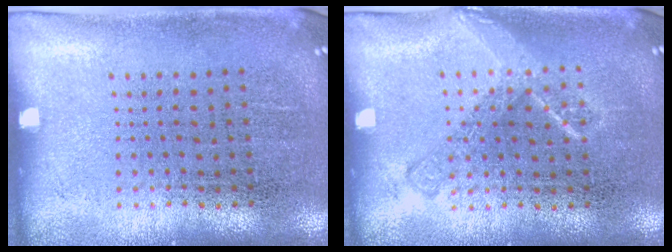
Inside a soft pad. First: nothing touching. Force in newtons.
{"total": 1.3, "press": 1.3, "slide": 0.2}